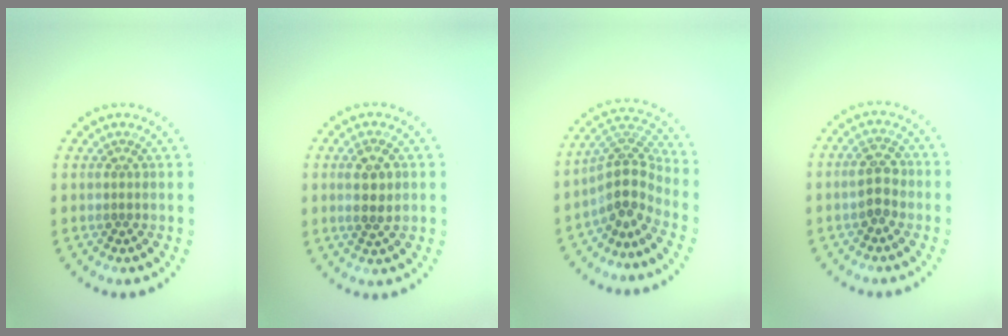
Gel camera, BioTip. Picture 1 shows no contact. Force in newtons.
{"total": 2.3, "press": 2.2, "slide": 0.6}
{"total": 4.1, "press": 2.9, "slide": 2.8}
{"total": 2.5, "press": 2.5, "slide": 0.3}